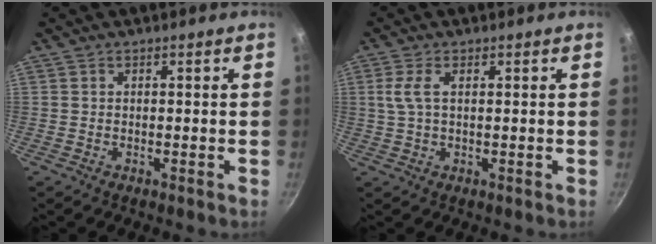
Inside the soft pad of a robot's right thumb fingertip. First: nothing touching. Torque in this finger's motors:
{"motor_torque": [-0.34, 0.30, -0.11, 0.08, 0.08]}